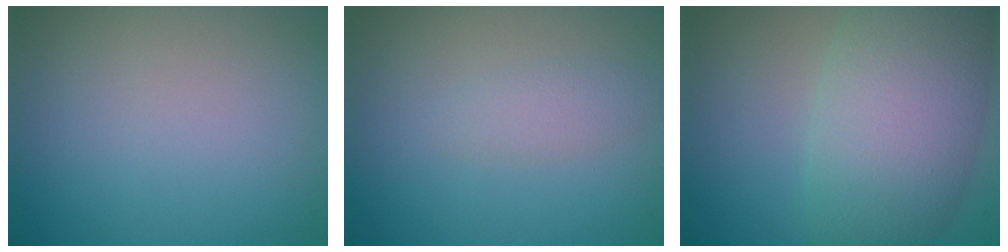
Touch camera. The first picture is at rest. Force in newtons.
{"total": 1.5, "press": 1.5, "slide": 0.0}
{"total": 8.8, "press": 8.8, "slide": 0.5}